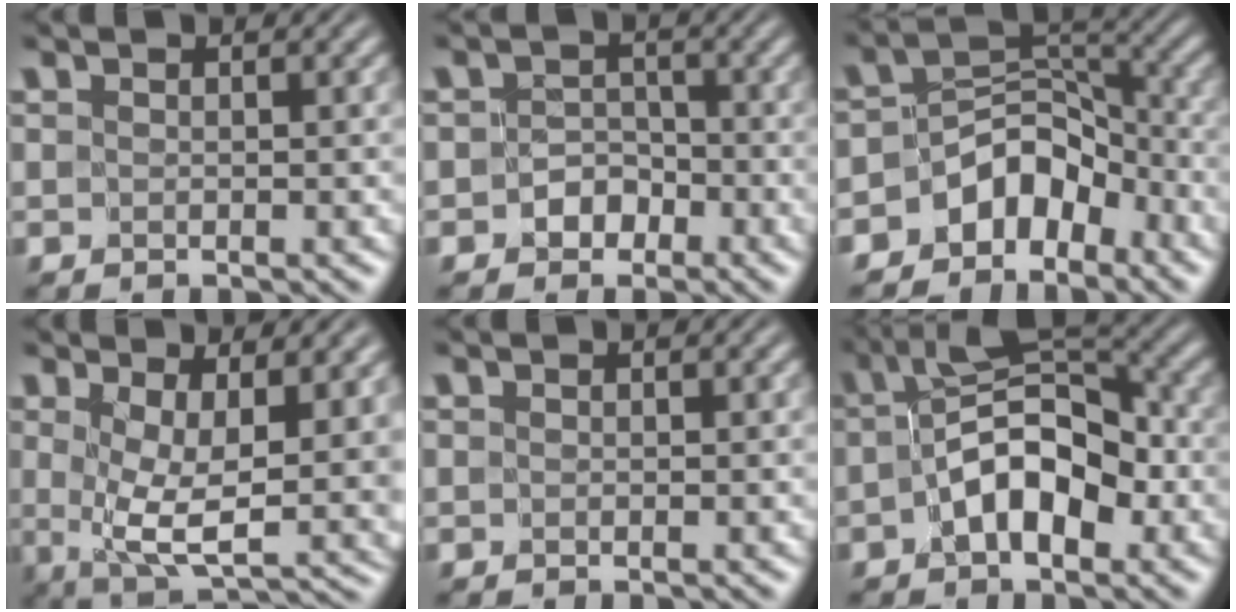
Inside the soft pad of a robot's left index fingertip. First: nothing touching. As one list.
[{"total": 2.0, "force": [-1.1, 1.6, 0.3], "torque": [0.021, 0.008, -0.027]}, {"total": 5.6, "force": [-3.8, 3.5, 2.2], "torque": [-0.005, 0.008, -0.073]}, {"total": 8.0, "force": [1.6, 3.1, 7.2], "torque": [-0.131, -0.019, 0.035]}, {"total": 0.0}, {"total": 7.2, "force": [-1.2, 3.7, 6.1], "torque": [-0.104, 0.013, -0.026]}]